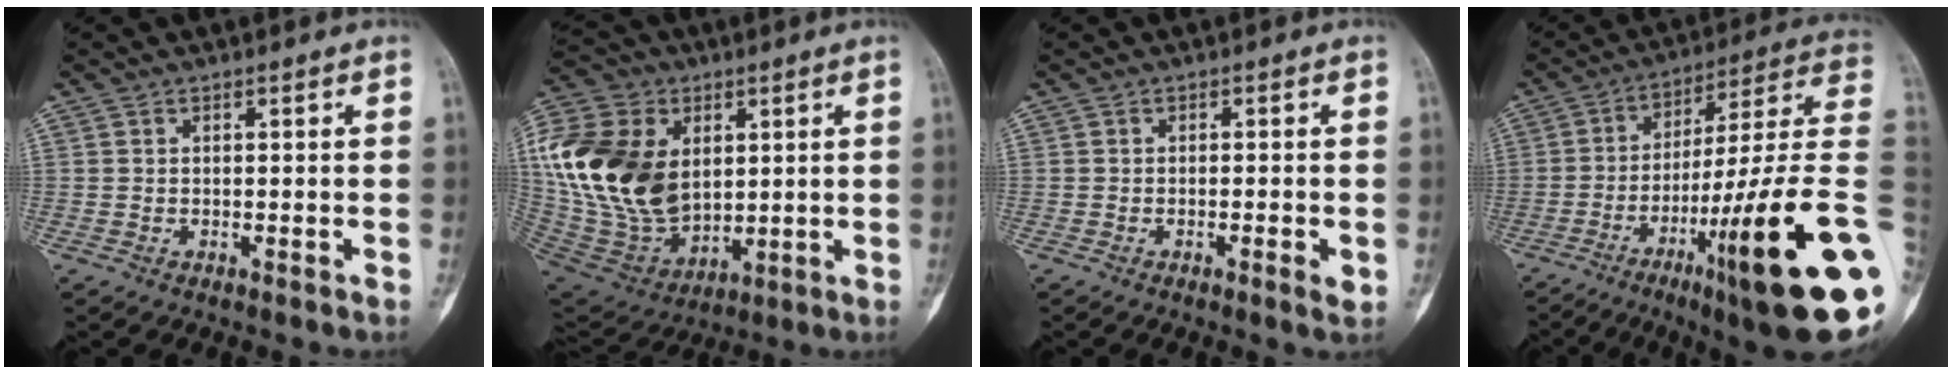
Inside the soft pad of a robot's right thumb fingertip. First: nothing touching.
{"total": 24.8, "force": [4.2, 17.1, 17.5], "torque": [-0.350, -0.016, 0.093]}
{"total": 2.3, "force": [-0.7, 0.5, 2.1], "torque": [-0.035, -0.002, -0.011]}
{"total": 28.0, "force": [-7.9, 3.2, 26.7], "torque": [-0.348, 0.035, -0.118]}